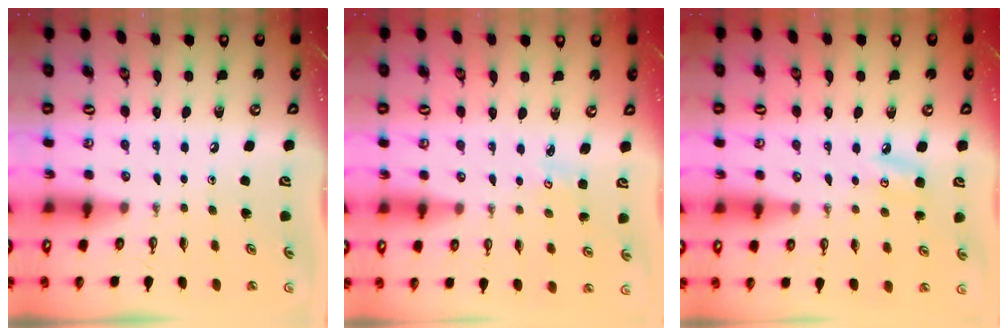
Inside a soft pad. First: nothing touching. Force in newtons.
{"total": 2.0, "press": 2.0, "slide": 0.3}
{"total": 6.1, "press": 6.0, "slide": 0.6}